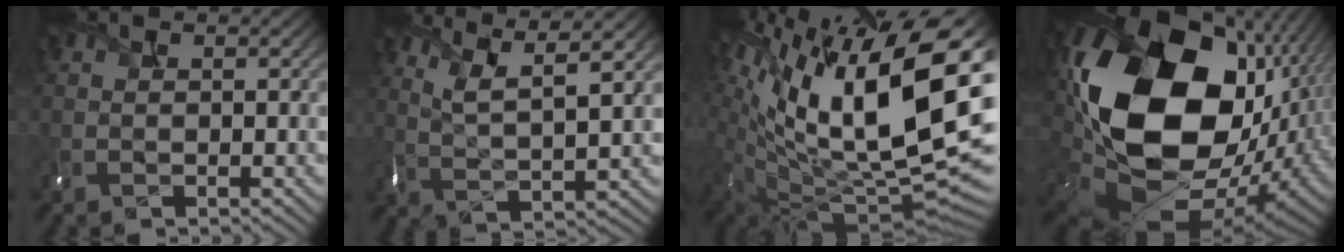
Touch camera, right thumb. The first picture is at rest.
{"total": 7.1, "force": [4.9, 1.2, 5.0], "torque": [-0.107, 0.004, 0.097]}
{"total": 21.1, "force": [6.6, 9.2, 17.8], "torque": [-0.320, 0.003, 0.129]}
{"total": 23.1, "force": [3.1, 15.9, 16.5], "torque": [-0.400, -0.049, 0.087]}